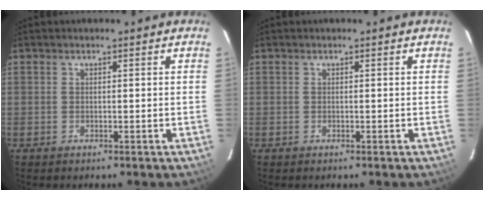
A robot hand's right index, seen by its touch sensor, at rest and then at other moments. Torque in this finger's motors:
{"motor_torque": [0.00, 0.00, 0.00, -0.01]}